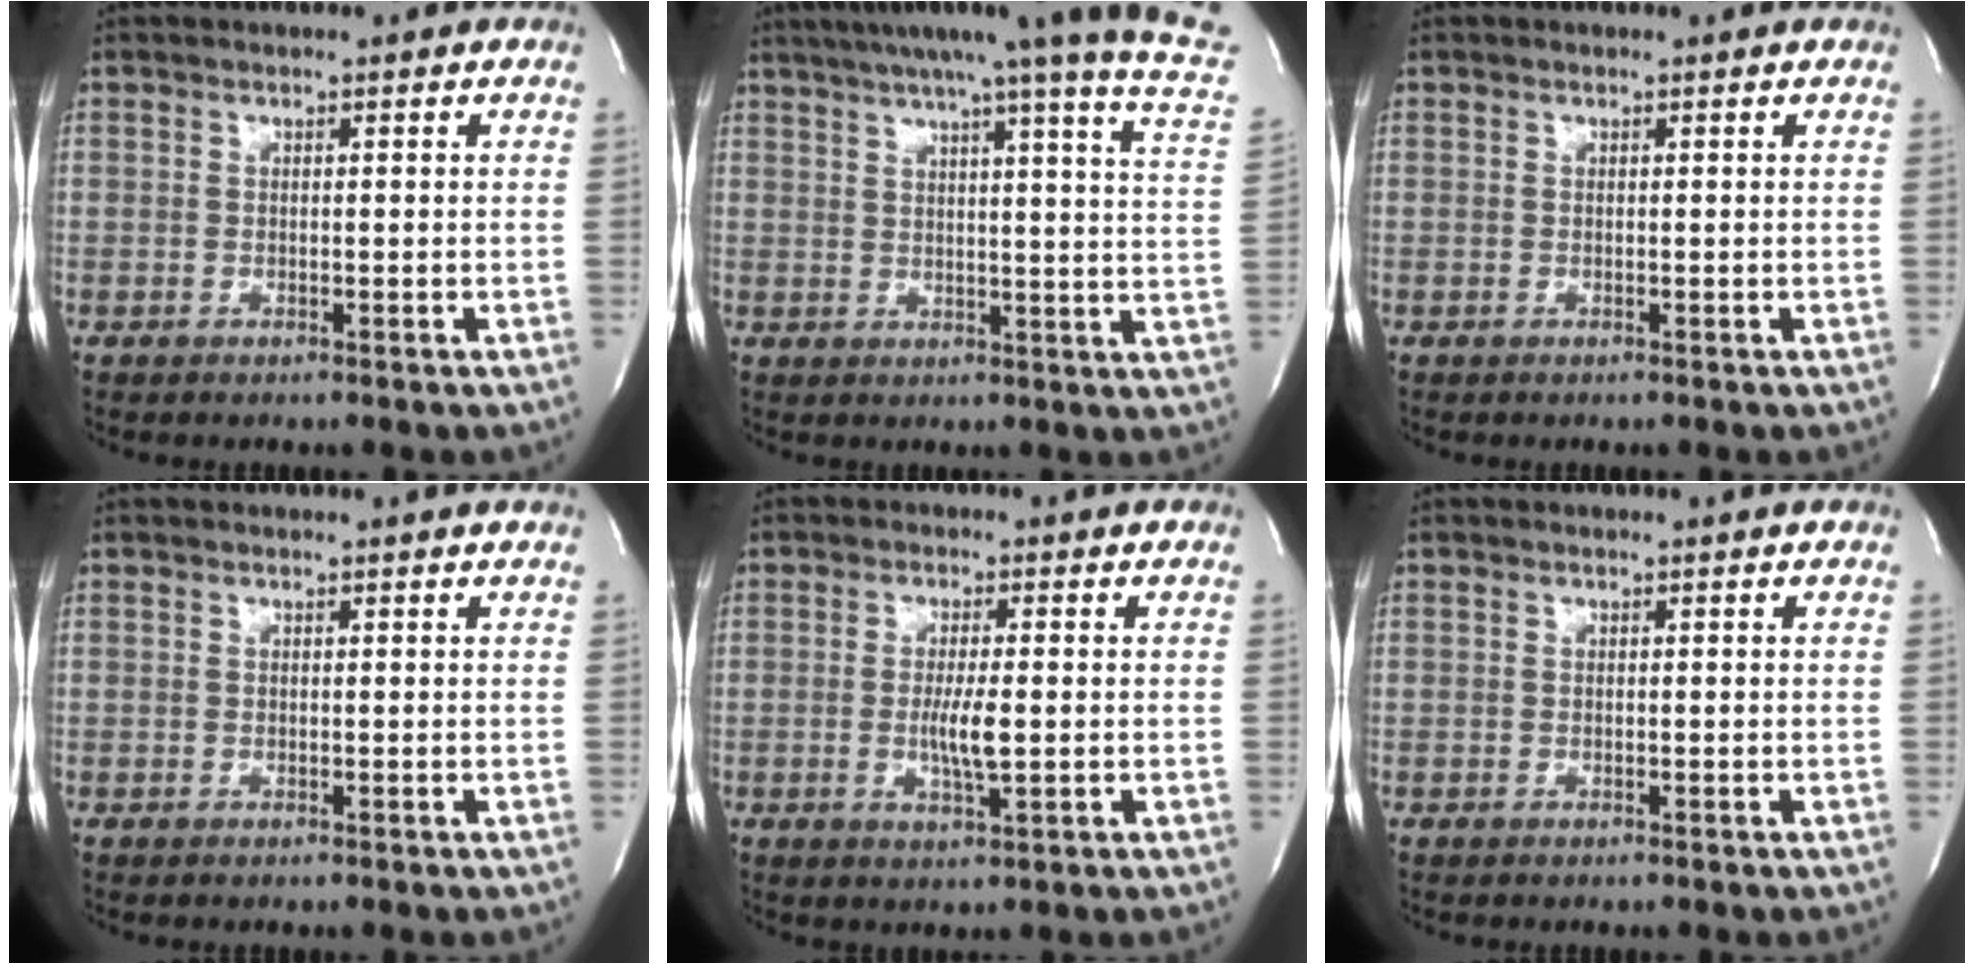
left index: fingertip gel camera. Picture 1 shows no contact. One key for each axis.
{"total": 23.6, "fx": 20.2, "fy": -1.2, "fz": 12.2, "tx": -0.181, "ty": -0.053, "tz": 0.239}
{"total": 0.0}
{"total": 0.0}
{"total": 4.6, "fx": -0.6, "fy": 0.6, "fz": 4.5, "tx": -0.087, "ty": -0.008, "tz": -0.009}
{"total": 0.0}